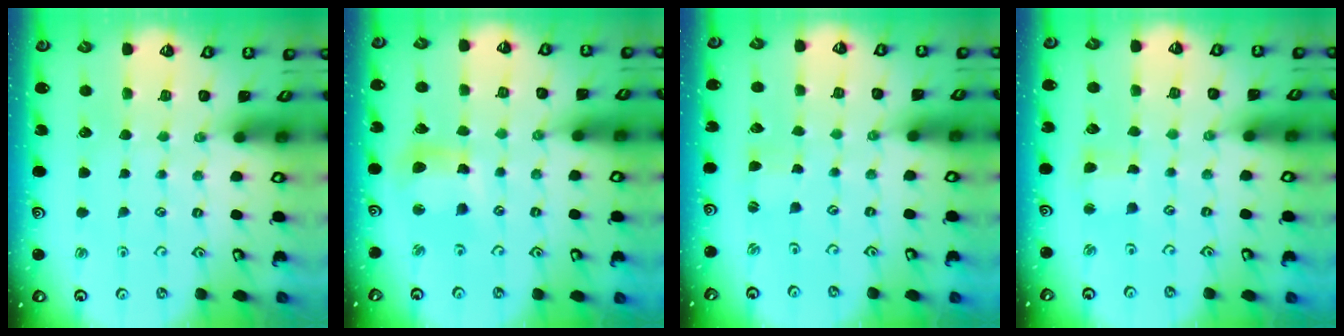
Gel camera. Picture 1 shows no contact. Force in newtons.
{"total": 8.6, "press": 8.4, "slide": 1.4}
{"total": 1.2, "press": 1.2, "slide": 0.2}
{"total": 2.7, "press": 2.6, "slide": 0.4}